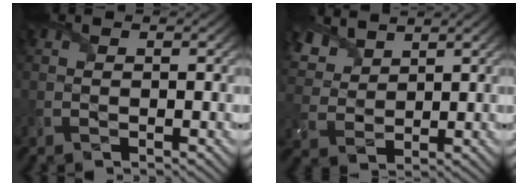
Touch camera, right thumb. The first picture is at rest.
{"total": 6.0, "force": [4.5, 3.0, 2.6], "torque": [-0.081, 0.007, 0.096]}